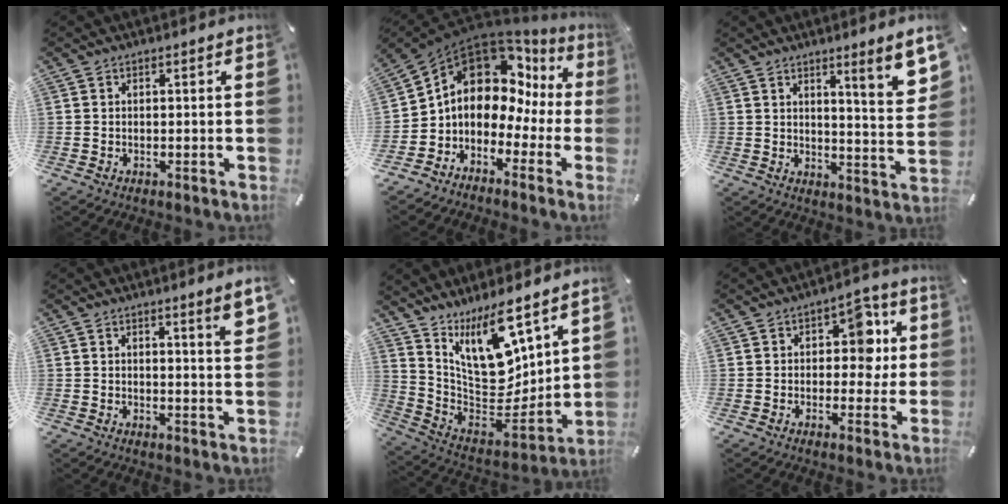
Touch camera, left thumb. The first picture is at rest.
{"total": 11.9, "force": [4.0, 9.1, 6.5], "torque": [-0.116, -0.036, 0.066]}
{"total": 8.3, "force": [5.7, 0.0, 6.1], "torque": [-0.087, -0.043, 0.088]}
{"total": 4.2, "force": [2.3, -0.1, 3.4], "torque": [-0.051, -0.017, 0.035]}
{"total": 15.2, "force": [9.6, 7.2, 9.3], "torque": [-0.158, -0.095, 0.178]}
{"total": 9.1, "force": [1.9, 6.3, 6.3], "torque": [-0.067, -0.003, 0.023]}